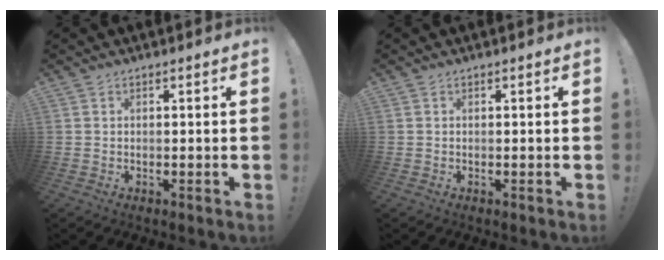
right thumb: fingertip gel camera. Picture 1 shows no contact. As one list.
[{"total": 0.0}]